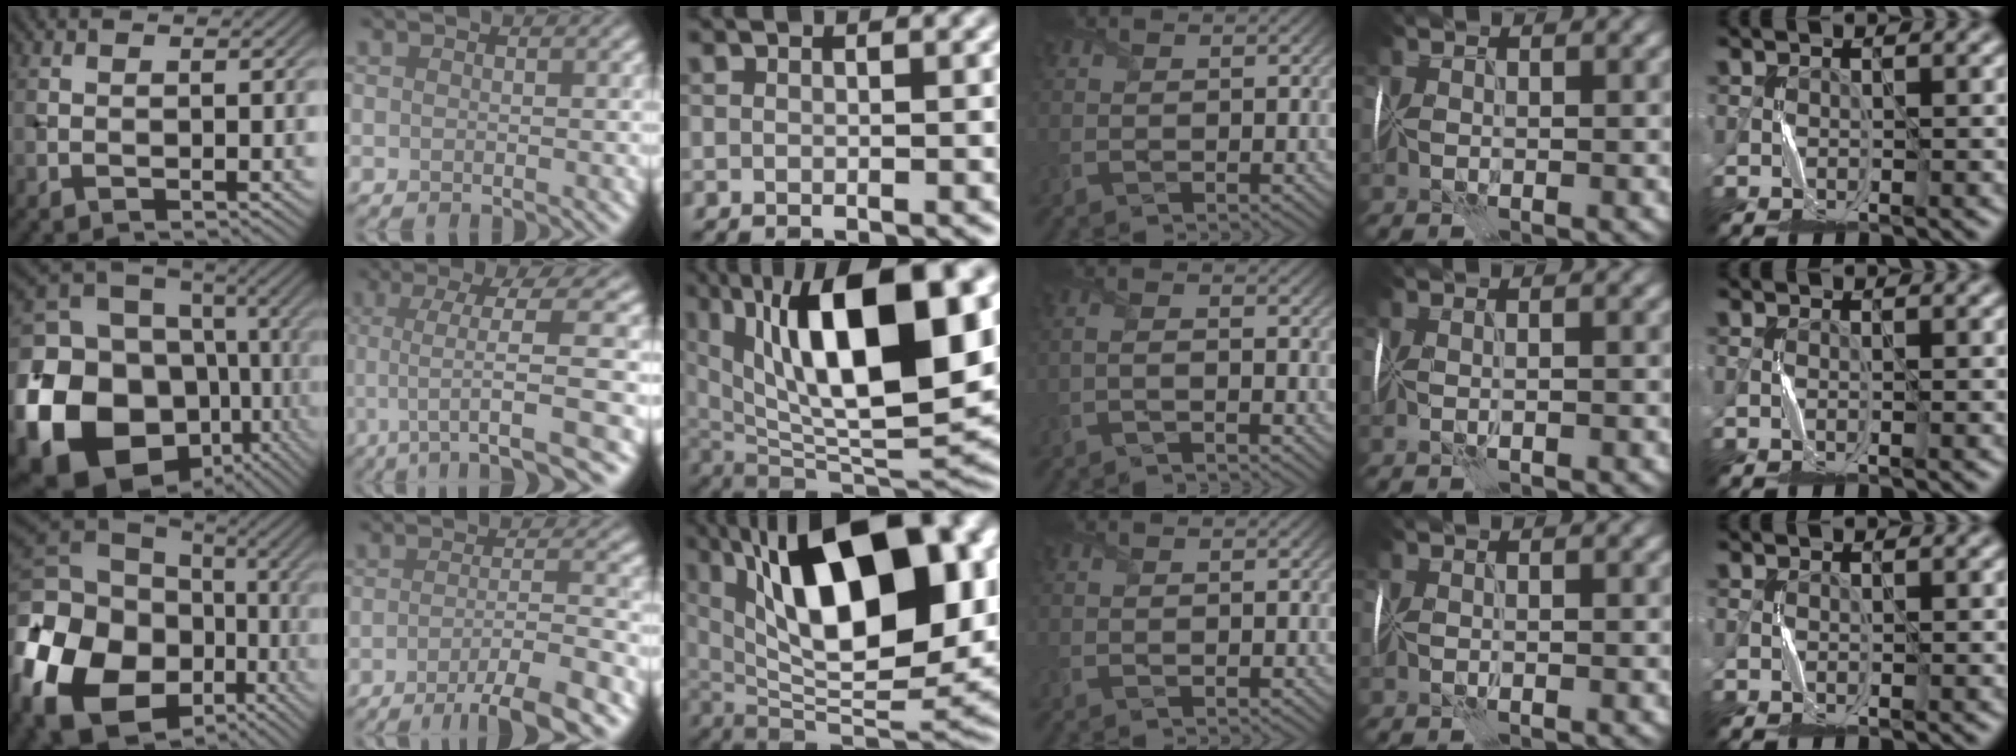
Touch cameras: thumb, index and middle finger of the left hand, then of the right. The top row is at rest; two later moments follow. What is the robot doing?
{"motion": "fold", "object": "memory foam"}